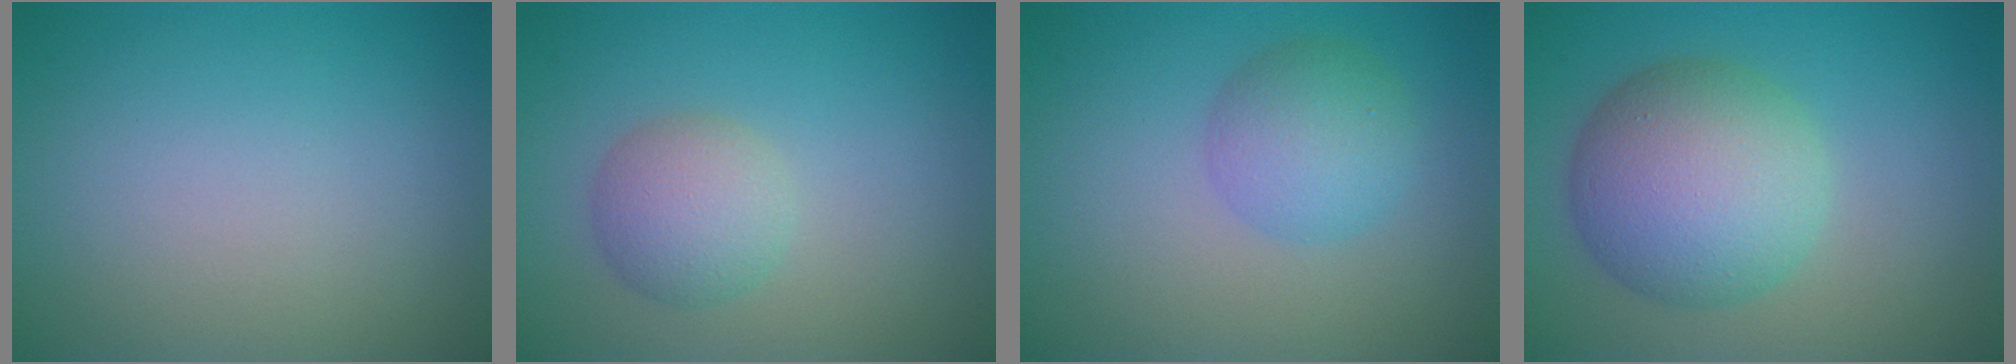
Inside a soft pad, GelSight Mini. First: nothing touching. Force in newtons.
{"total": 3.2, "press": 3.2, "slide": 0.0}
{"total": 3.7, "press": 3.7, "slide": 0.1}
{"total": 8.2, "press": 8.2, "slide": 0.4}